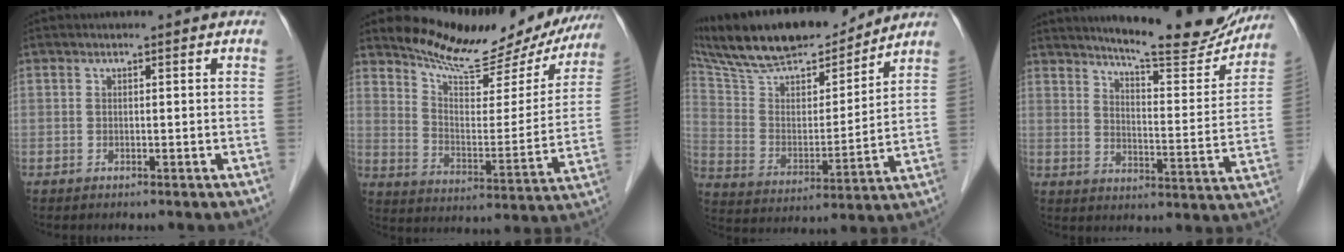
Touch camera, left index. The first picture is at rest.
{"total": 19.5, "force": [17.7, 5.3, 6.4], "torque": [-0.089, -0.031, 0.237]}
{"total": 21.1, "force": [18.0, 4.9, 10.0], "torque": [-0.178, 0.017, 0.312]}
{"total": 17.1, "force": [15.7, 1.8, 6.5], "torque": [-0.092, -0.052, 0.203]}